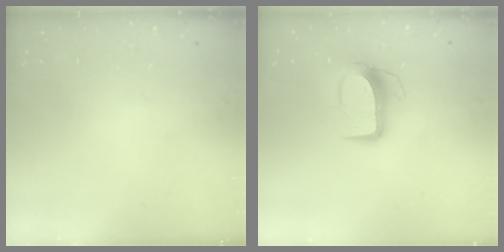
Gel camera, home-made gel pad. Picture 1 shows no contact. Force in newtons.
{"total": 10.2, "press": 10.2, "slide": 0.6}